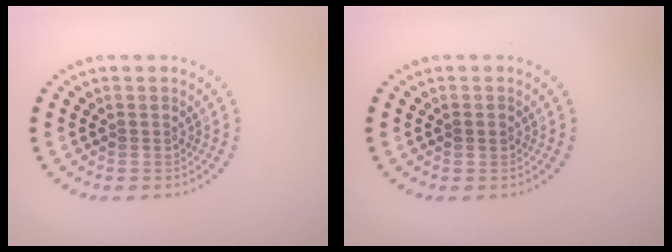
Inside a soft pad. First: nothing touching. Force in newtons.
{"total": 0.9, "press": 0.9, "slide": 0.1}